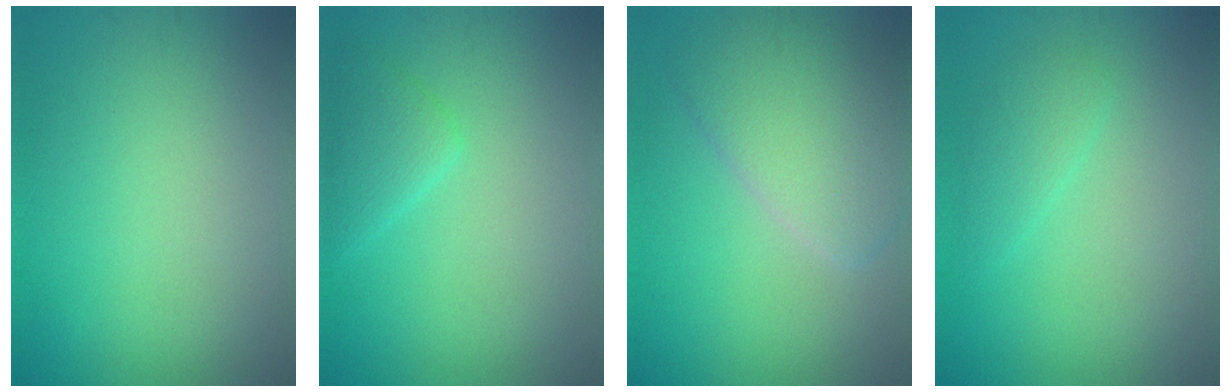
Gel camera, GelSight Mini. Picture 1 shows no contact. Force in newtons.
{"total": 2.3, "press": 2.3, "slide": 0.1}
{"total": 5.5, "press": 5.5, "slide": 0.3}
{"total": 1.6, "press": 1.6, "slide": 0.2}